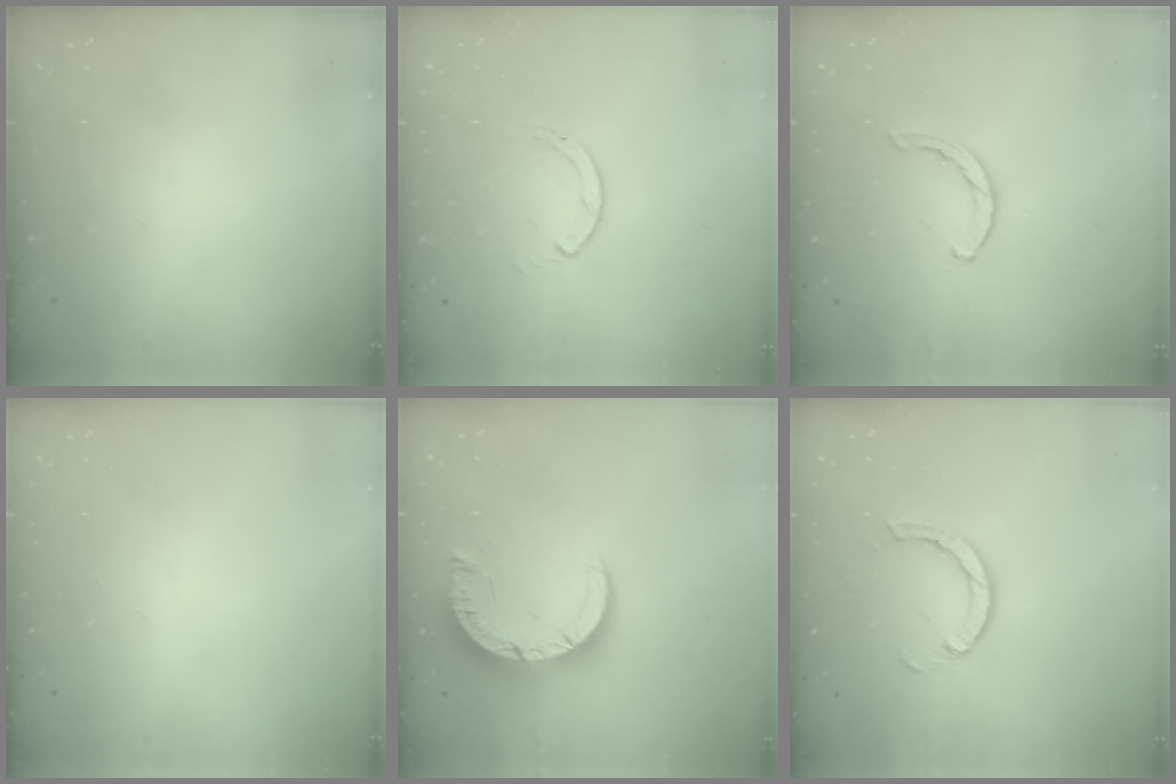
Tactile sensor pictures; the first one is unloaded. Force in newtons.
{"total": 0.8, "press": 0.7, "slide": 0.1}
{"total": 1.8, "press": 1.8, "slide": 0.3}
{"total": 0.0}
{"total": 8.9, "press": 8.9, "slide": 0.9}
{"total": 3.4, "press": 3.4, "slide": 0.2}